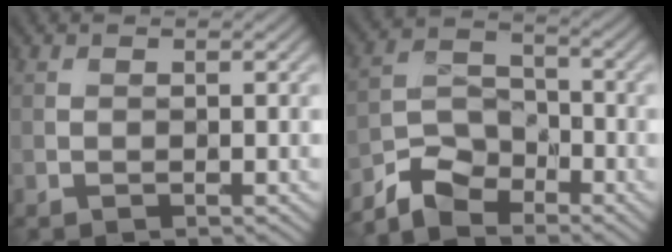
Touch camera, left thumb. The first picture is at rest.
{"total": 6.3, "force": [-5.2, 2.7, 2.2], "torque": [-0.048, -0.003, -0.122]}